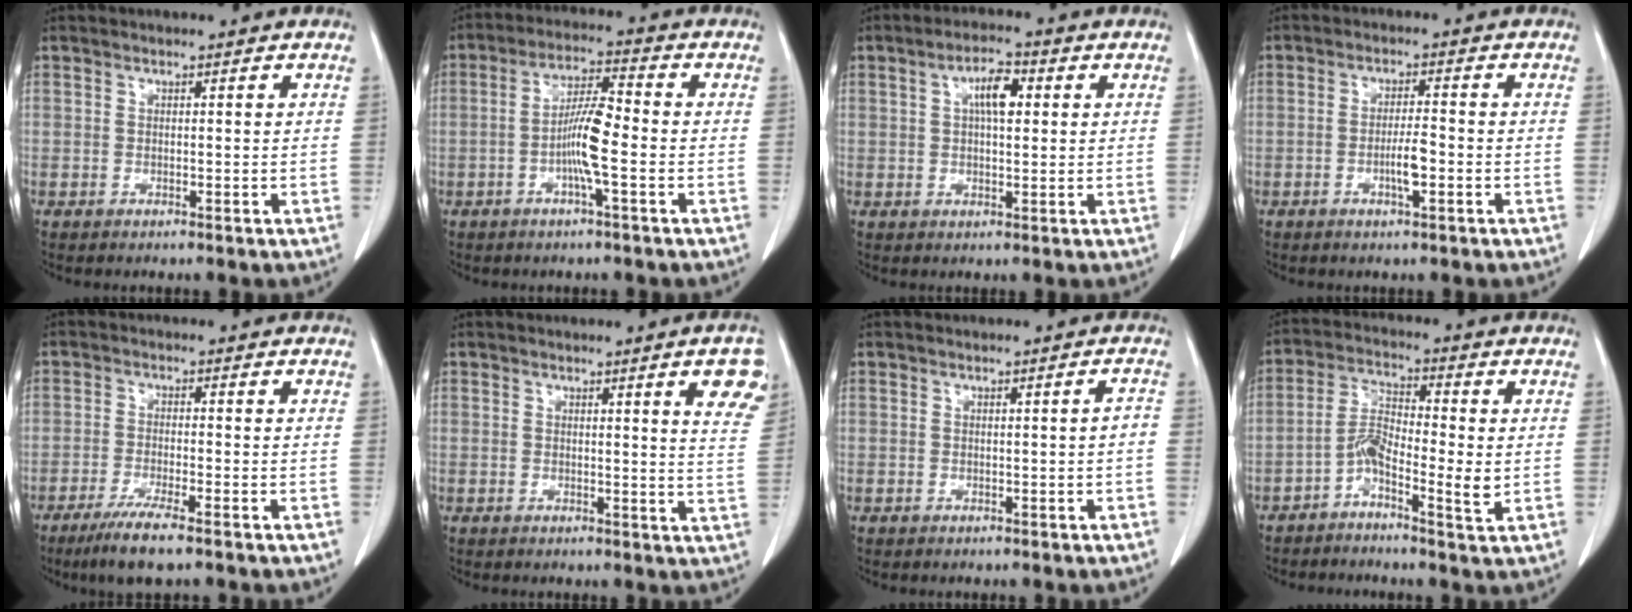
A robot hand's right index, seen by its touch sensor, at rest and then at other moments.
{"total": 7.0, "force": [-1.6, 0.5, 6.8], "torque": [-0.130, 0.008, -0.032]}
{"total": 5.1, "force": [1.4, 1.7, 4.6], "torque": [-0.081, 0.010, 0.022]}
{"total": 3.6, "force": [-1.1, 0.4, 3.4], "torque": [-0.058, 0.000, -0.018]}
{"total": 6.5, "force": [-4.5, 0.1, 4.7], "torque": [-0.087, -0.017, -0.080]}
{"total": 6.2, "force": [3.0, 0.2, 5.4], "torque": [-0.057, -0.013, 0.024]}
{"total": 1.3, "force": [-0.4, 0.0, 1.2], "torque": [-0.013, 0.000, -0.004]}
{"total": 6.0, "force": [-1.9, 1.4, 5.5], "torque": [-0.111, 0.015, -0.040]}